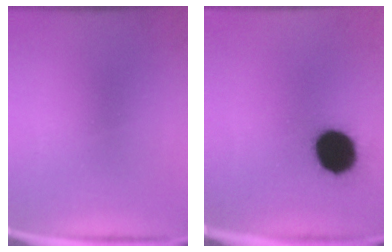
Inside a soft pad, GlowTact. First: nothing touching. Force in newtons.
{"total": 15.3}